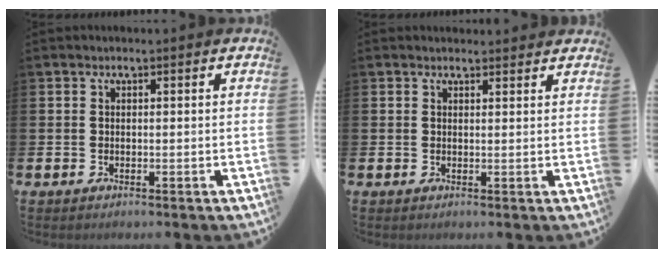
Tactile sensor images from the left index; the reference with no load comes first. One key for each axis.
{"total": 1.3, "fx": 1.3, "fy": 0.3, "fz": 0.0, "tx": 0.007, "ty": -0.003, "tz": 0.022}